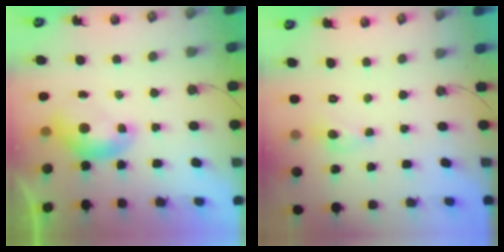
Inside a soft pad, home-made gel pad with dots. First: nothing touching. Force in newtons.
{"total": 0.0}